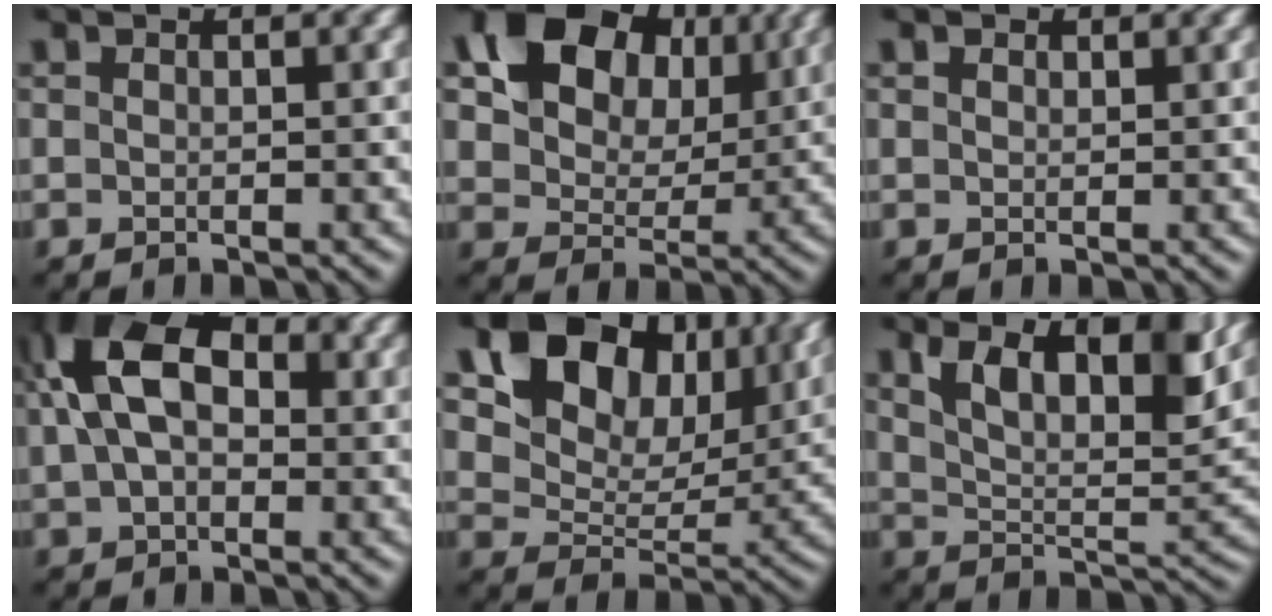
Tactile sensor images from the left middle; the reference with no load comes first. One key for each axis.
{"total": 13.0, "fx": 5.7, "fy": 8.9, "fz": 7.6, "tx": -0.140, "ty": 0.022, "tz": 0.094}
{"total": 0.8, "fx": 0.7, "fy": 0.4, "fz": 0.2, "tx": -0.006, "ty": 0.000, "tz": 0.009}
{"total": 11.4, "fx": 2.5, "fy": 7.2, "fz": 8.4, "tx": -0.167, "ty": 0.035, "tz": 0.028}
{"total": 15.8, "fx": 8.8, "fy": 10.1, "fz": 8.4, "tx": -0.165, "ty": 0.045, "tz": 0.143}
{"total": 9.5, "fx": 5.2, "fy": 3.5, "fz": 7.1, "tx": -0.127, "ty": 0.003, "tz": 0.092}